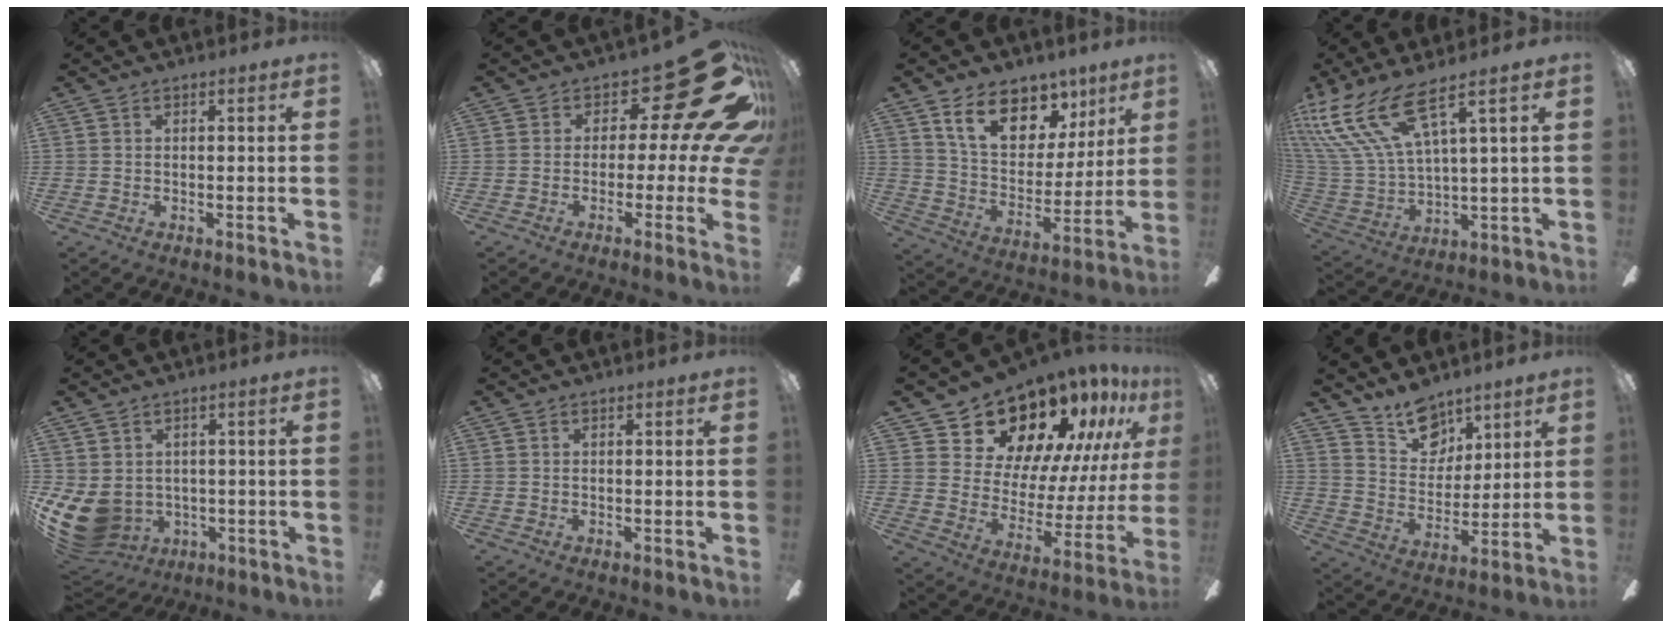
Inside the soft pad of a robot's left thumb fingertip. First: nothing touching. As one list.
[{"total": 18.7, "force": [8.1, 7.8, 15.0], "torque": [-0.203, -0.054, 0.134]}, {"total": 17.1, "force": [10.7, 10.1, 8.7], "torque": [-0.145, -0.053, 0.195]}, {"total": 18.5, "force": [10.6, 6.1, 13.8], "torque": [-0.315, -0.055, 0.185]}, {"total": 9.8, "force": [-1.0, 8.2, 5.3], "torque": [-0.149, -0.013, -0.014]}, {"total": 0.0}, {"total": 17.8, "force": [14.7, 8.6, 5.2], "torque": [-0.086, -0.121, 0.270]}, {"total": 11.8, "force": [9.1, 6.8, 3.4], "torque": [-0.047, -0.059, 0.171]}]